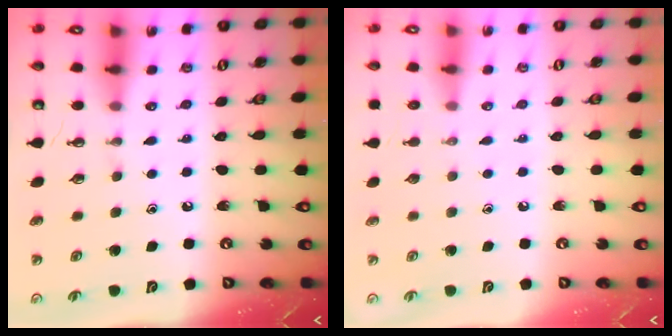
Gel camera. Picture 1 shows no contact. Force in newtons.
{"total": 0.0}